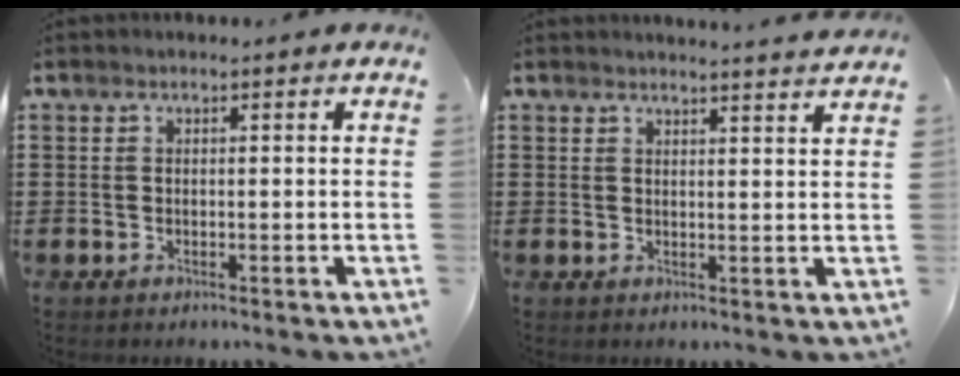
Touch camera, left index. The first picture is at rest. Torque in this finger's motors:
{"motor_torque": [-0.42, -0.50, 0.05, 0.05]}